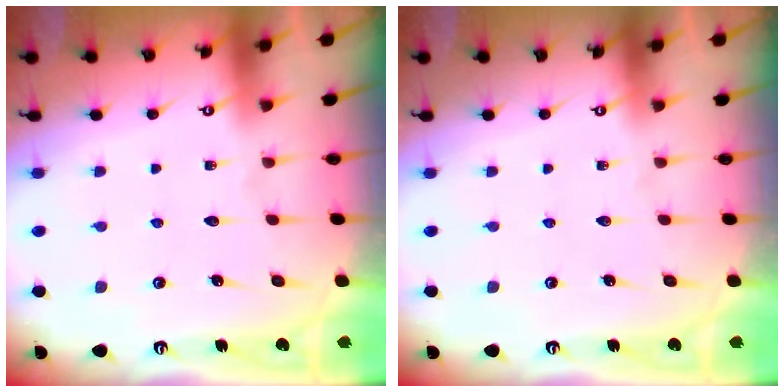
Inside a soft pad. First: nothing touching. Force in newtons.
{"total": 0.0}